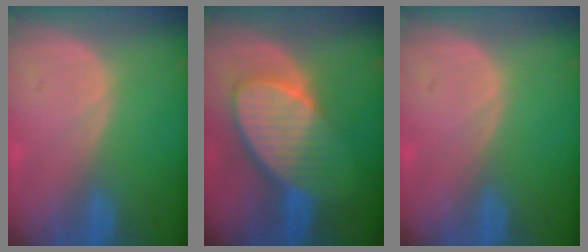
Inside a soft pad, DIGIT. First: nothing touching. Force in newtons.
{"total": 9.0, "press": 8.1, "slide": 4.0}
{"total": 0.0}